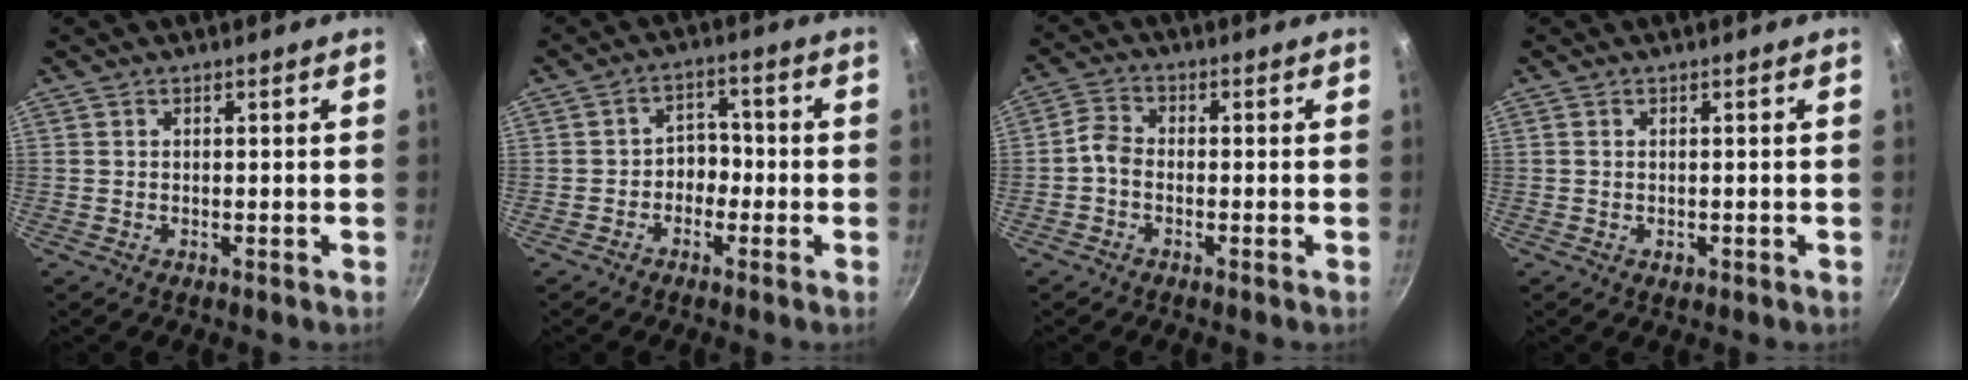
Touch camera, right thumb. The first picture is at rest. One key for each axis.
{"total": 4.5, "fx": -1.5, "fy": 3.5, "fz": 2.4, "tx": 0.006, "ty": 0.026, "tz": -0.032}
{"total": 3.4, "fx": -1.4, "fy": 2.3, "fz": 2.0, "tx": -0.046, "ty": 0.021, "tz": -0.038}
{"total": 1.0, "fx": -0.4, "fy": 0.6, "fz": 0.7, "tx": -0.008, "ty": 0.000, "tz": -0.006}